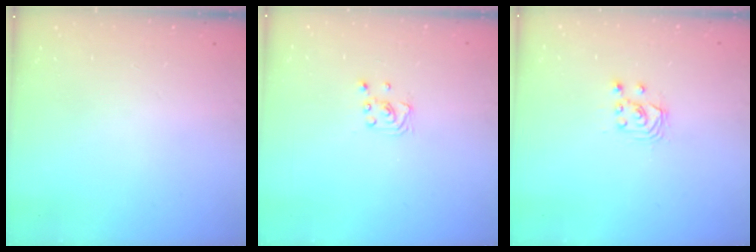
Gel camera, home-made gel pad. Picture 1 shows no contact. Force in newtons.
{"total": 2.1, "press": 2.1, "slide": 0.2}
{"total": 2.9, "press": 2.9, "slide": 0.2}